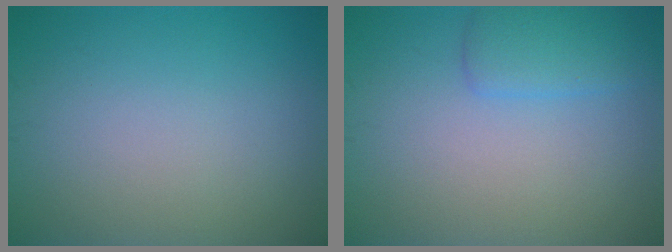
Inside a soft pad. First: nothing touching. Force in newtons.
{"total": 2.4, "press": 2.4, "slide": 0.1}